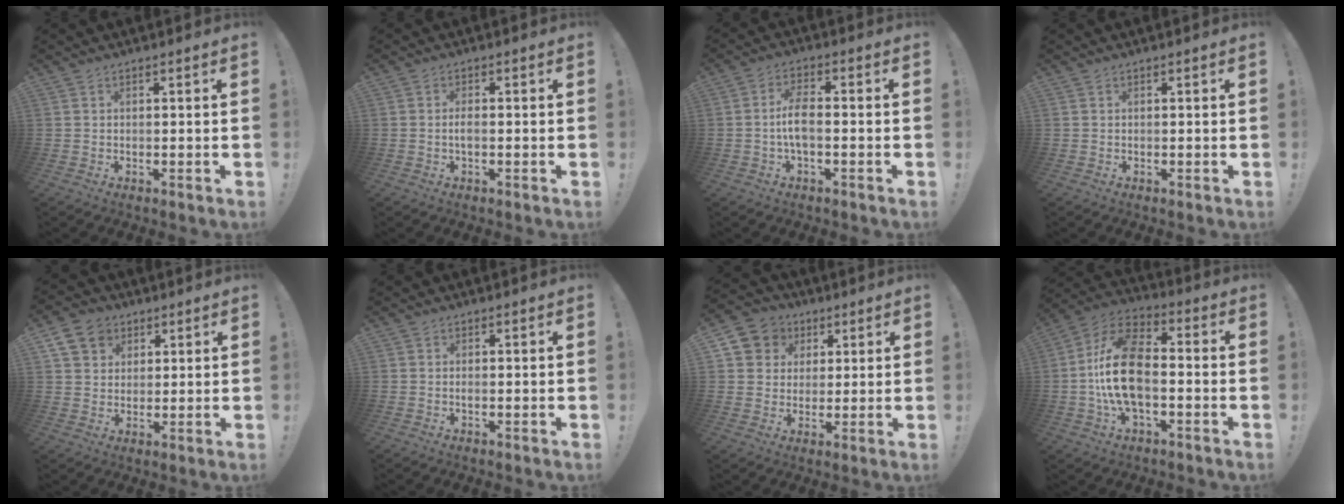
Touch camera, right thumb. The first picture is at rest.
{"total": 1.2, "force": [-0.4, 0.3, 1.1], "torque": [-0.020, 0.001, -0.009]}
{"total": 7.1, "force": [-1.3, 2.7, 6.5], "torque": [-0.129, 0.002, -0.026]}
{"total": 0.0}
{"total": 9.0, "force": [4.6, 7.1, 3.0], "torque": [-0.041, -0.021, 0.092]}
{"total": 0.5, "force": [-0.1, 0.1, 0.5], "torque": [-0.011, 0.001, -0.003]}
{"total": 8.4, "force": [2.6, 7.7, 1.9], "torque": [-0.025, -0.012, 0.055]}
{"total": 18.0, "force": [-2.6, 9.9, 14.8], "torque": [-0.281, 0.019, -0.044]}